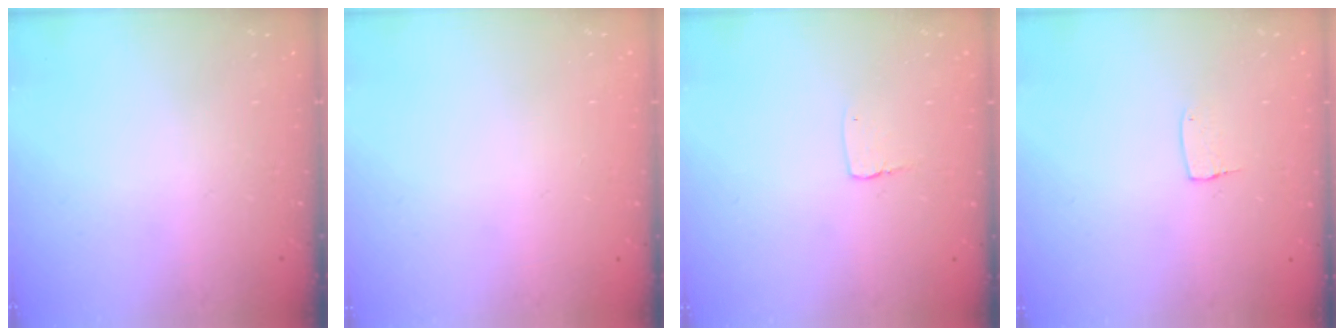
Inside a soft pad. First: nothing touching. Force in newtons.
{"total": 0.0}
{"total": 2.9, "press": 2.9, "slide": 0.2}
{"total": 4.3, "press": 4.3, "slide": 0.4}